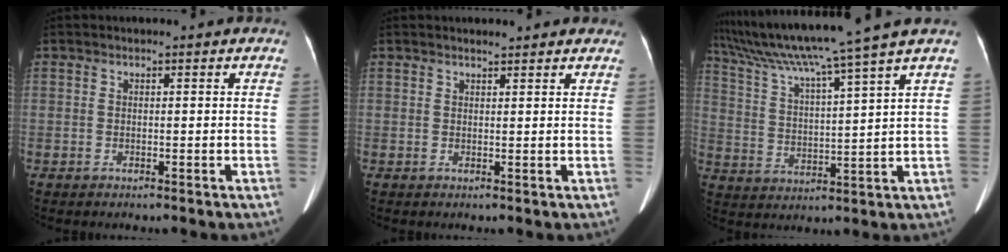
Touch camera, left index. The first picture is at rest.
{"total": 2.0, "force": [1.8, 0.6, 0.5], "torque": [-0.009, 0.009, 0.022]}
{"total": 14.9, "force": [12.3, -3.1, 7.8], "torque": [-0.140, -0.006, 0.203]}